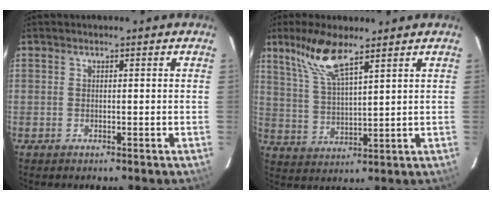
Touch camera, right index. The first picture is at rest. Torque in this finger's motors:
{"motor_torque": [0.23, 0.34, 0.29, 0.11]}